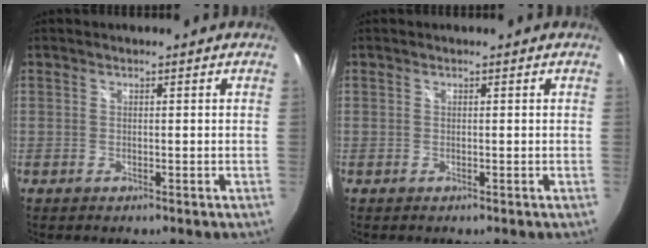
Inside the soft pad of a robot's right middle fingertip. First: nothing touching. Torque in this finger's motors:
{"motor_torque": [0.00, 0.00, 0.00, 0.00]}